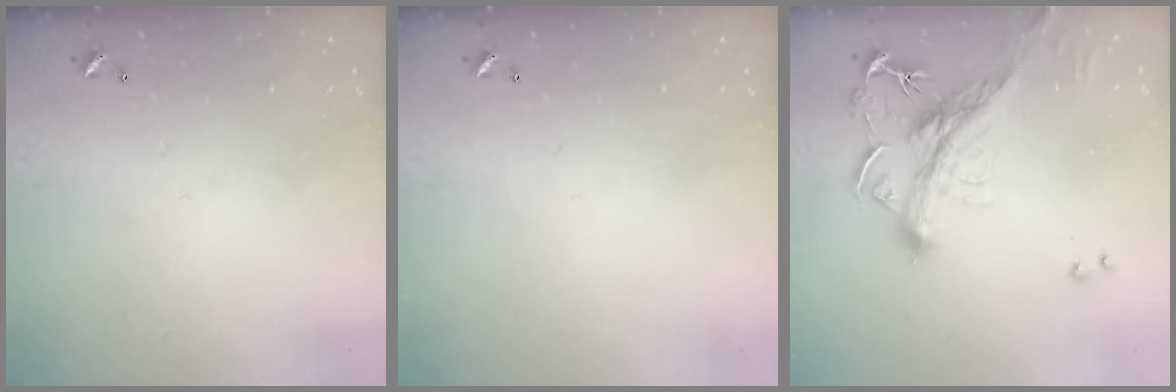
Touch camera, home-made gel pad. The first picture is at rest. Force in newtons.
{"total": 0.0}
{"total": 3.8, "press": 3.5, "slide": 1.4}